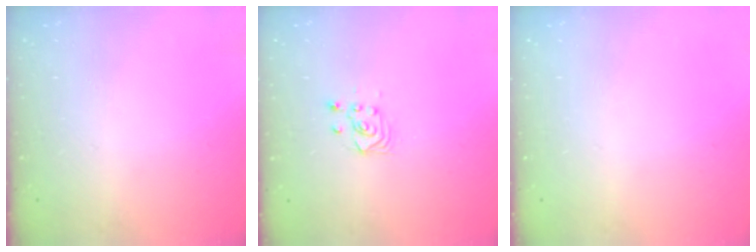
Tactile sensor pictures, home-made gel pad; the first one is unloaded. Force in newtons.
{"total": 3.2, "press": 3.1, "slide": 0.7}
{"total": 0.0}